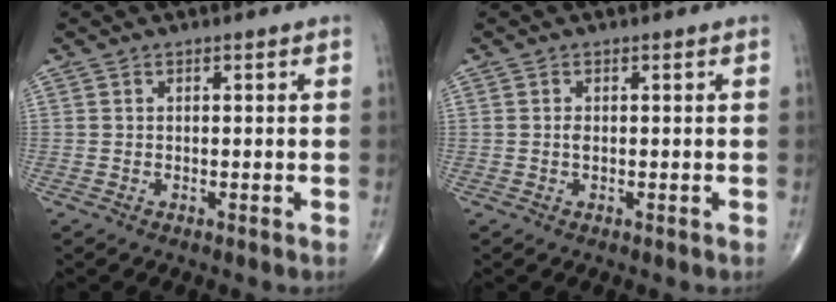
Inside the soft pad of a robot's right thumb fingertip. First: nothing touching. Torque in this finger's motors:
{"motor_torque": [-0.07, 0.17, -0.09, -0.14, -0.06]}